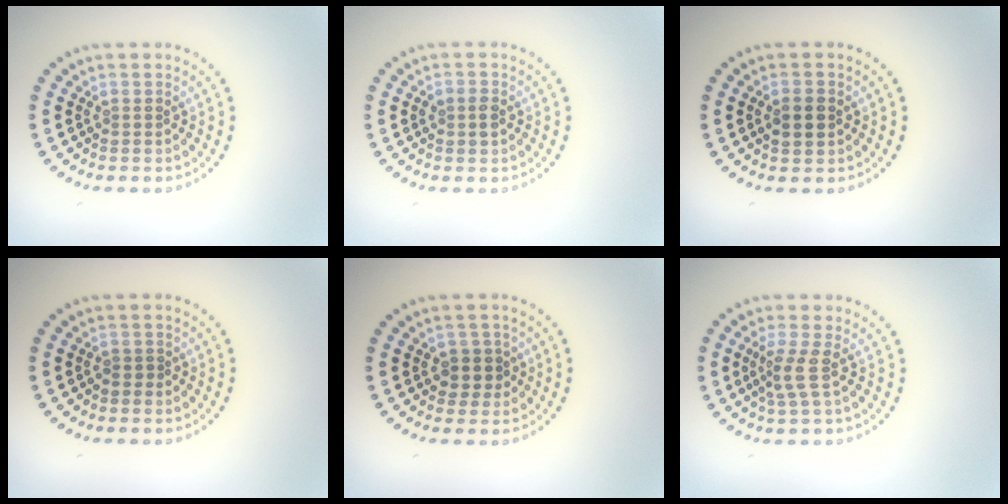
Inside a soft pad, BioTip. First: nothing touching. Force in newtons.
{"total": 1.4, "press": 1.4, "slide": 0.1}
{"total": 2.4, "press": 2.4, "slide": 0.1}
{"total": 0.6, "press": 0.4, "slide": 0.5}
{"total": 2.1, "press": 1.9, "slide": 1.1}
{"total": 2.2, "press": 1.6, "slide": 1.6}